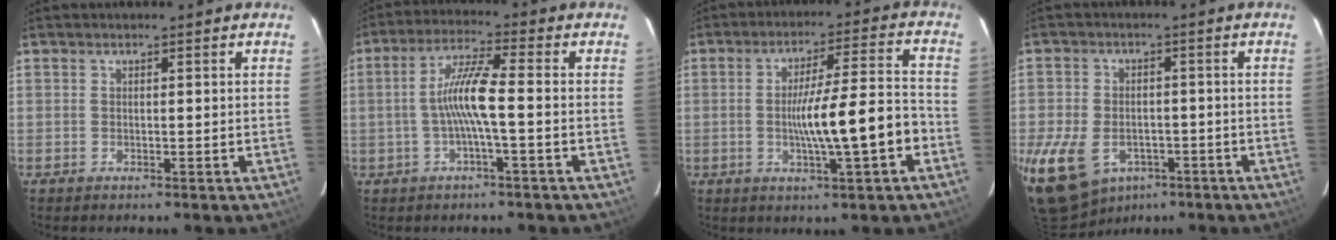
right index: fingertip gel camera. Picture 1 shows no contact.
{"total": 7.6, "force": [-1.4, 0.1, 7.4], "torque": [-0.157, 0.011, -0.026]}
{"total": 11.7, "force": [-3.3, 0.6, 11.2], "torque": [-0.181, -0.004, -0.045]}
{"total": 17.4, "force": [-7.8, 12.0, 9.9], "torque": [-0.253, -0.027, -0.116]}